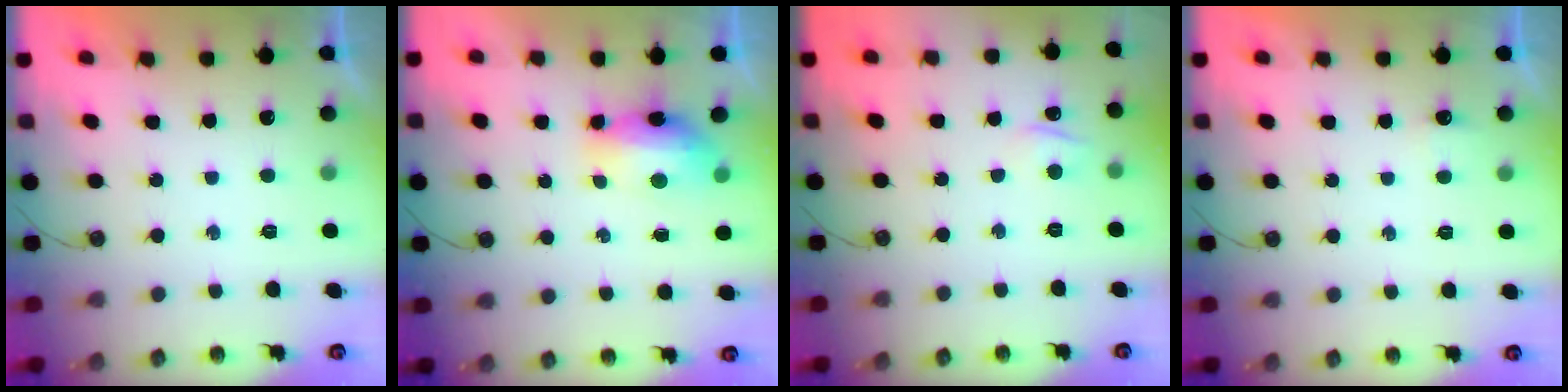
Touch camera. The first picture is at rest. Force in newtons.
{"total": 16.7, "press": 10.7, "slide": 12.8}
{"total": 5.7, "press": 5.6, "slide": 0.8}
{"total": 2.7, "press": 2.6, "slide": 0.8}